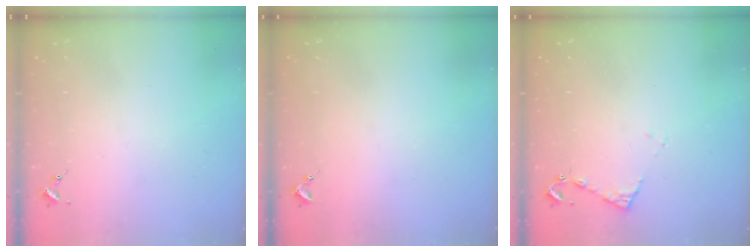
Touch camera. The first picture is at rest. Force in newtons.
{"total": 0.9, "press": 0.9, "slide": 0.1}
{"total": 6.2, "press": 6.2, "slide": 0.8}